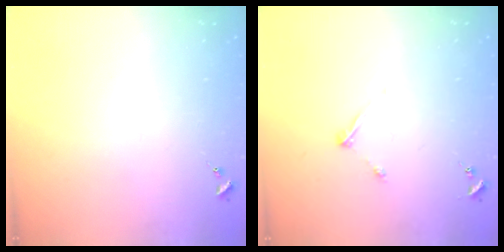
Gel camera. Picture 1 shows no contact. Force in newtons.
{"total": 4.8, "press": 4.8, "slide": 0.6}